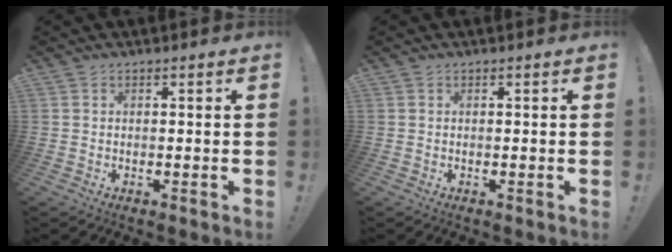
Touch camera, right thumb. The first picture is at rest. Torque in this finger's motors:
{"motor_torque": [0.00, 0.00, 0.00, 0.00, 0.00]}